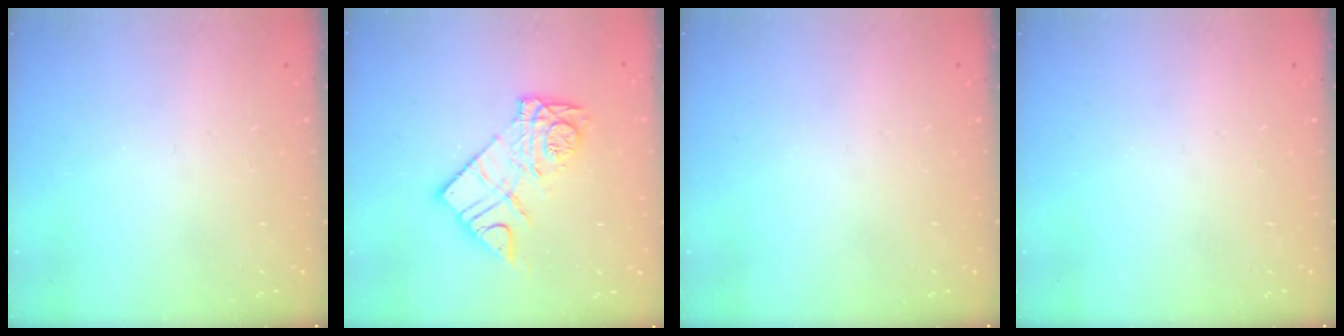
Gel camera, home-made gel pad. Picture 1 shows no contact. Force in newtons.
{"total": 12.8, "press": 12.8, "slide": 1.1}
{"total": 0.0}
{"total": 0.0}